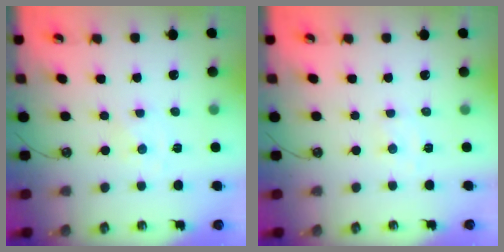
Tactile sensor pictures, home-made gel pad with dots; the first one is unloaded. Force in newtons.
{"total": 5.6, "press": 5.5, "slide": 0.4}